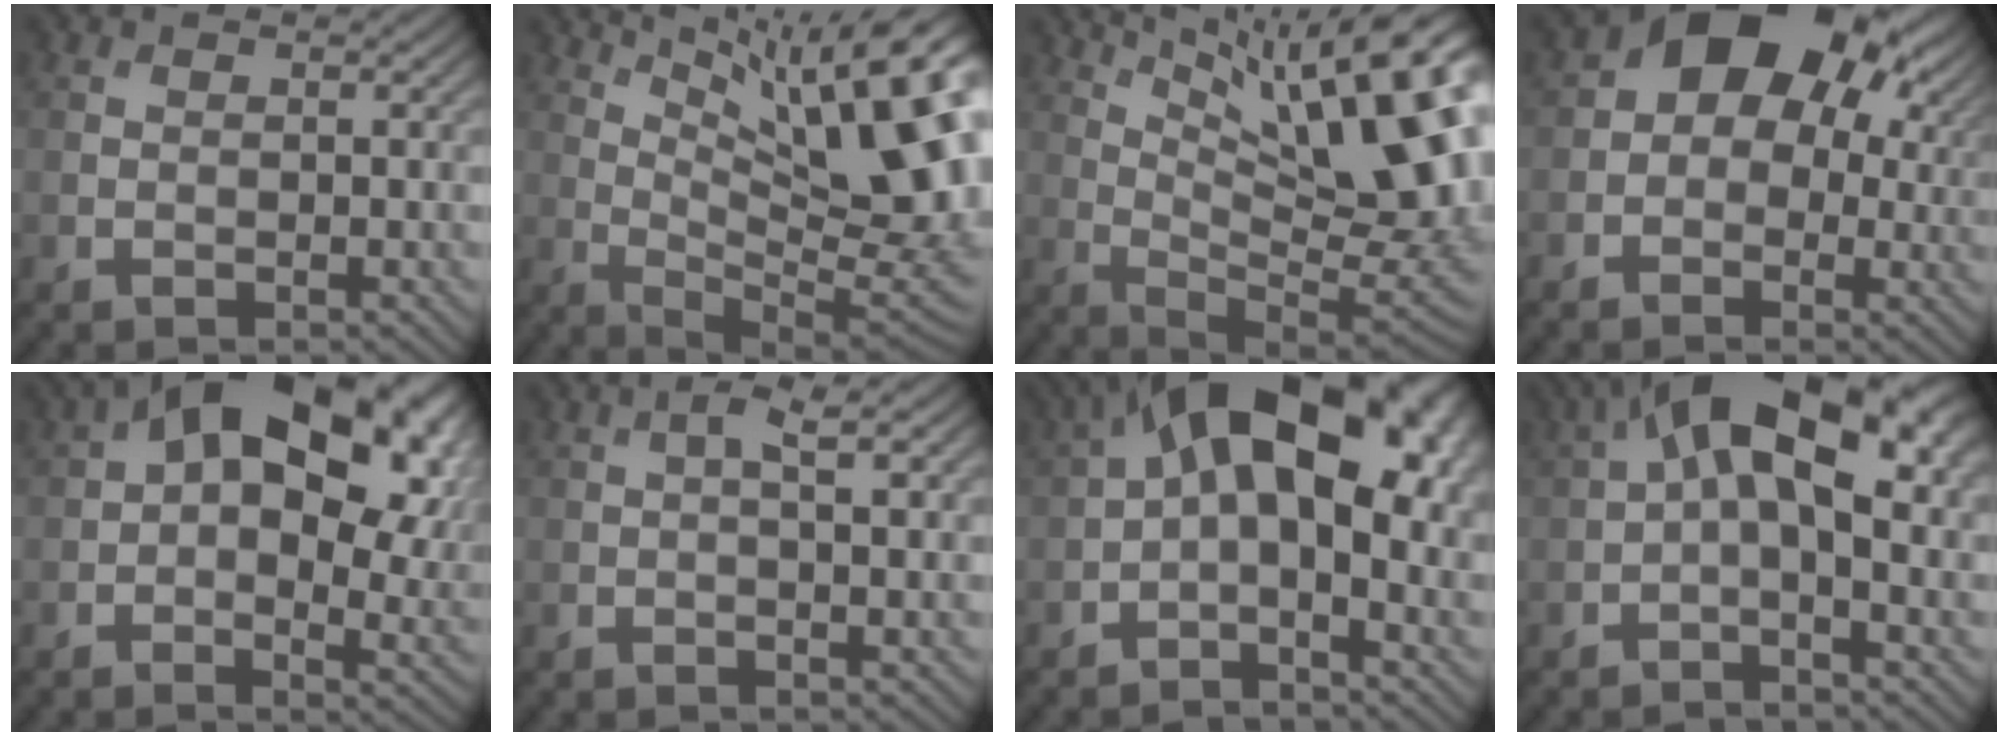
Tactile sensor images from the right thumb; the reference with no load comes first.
{"total": 14.9, "force": [6.1, 4.4, 12.8], "torque": [-0.204, 0.003, 0.110]}
{"total": 16.7, "force": [6.5, 5.4, 14.4], "torque": [-0.214, 0.013, 0.114]}
{"total": 12.7, "force": [3.3, 8.7, 8.6], "torque": [-0.119, 0.007, 0.042]}
{"total": 19.1, "force": [6.1, 11.2, 14.2], "torque": [-0.220, 0.016, 0.102]}
{"total": 2.8, "force": [0.8, 0.5, 2.6], "torque": [-0.050, 0.005, 0.013]}
{"total": 15.1, "force": [2.9, 8.0, 12.5], "torque": [-0.210, 0.013, 0.049]}
{"total": 13.7, "force": [3.2, 6.5, 11.7], "torque": [-0.200, 0.013, 0.052]}